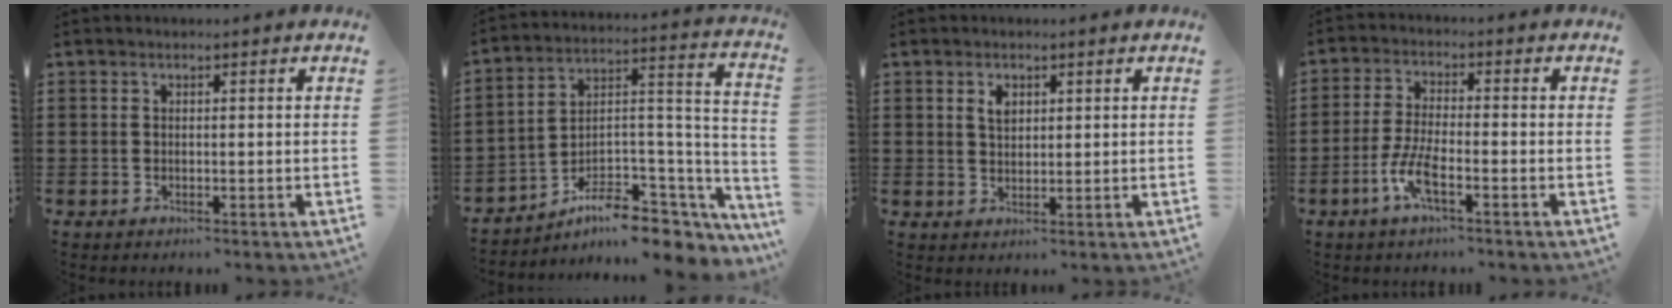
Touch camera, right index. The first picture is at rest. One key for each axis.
{"total": 7.7, "fx": -5.8, "fy": 3.3, "fz": 3.9, "tx": -0.072, "ty": -0.002, "tz": -0.108}
{"total": 2.2, "fx": 1.0, "fy": 1.3, "fz": 1.5, "tx": -0.033, "ty": 0.005, "tz": 0.018}
{"total": 5.8, "fx": -2.9, "fy": 1.3, "fz": 4.8, "tx": -0.113, "ty": -0.009, "tz": -0.059}